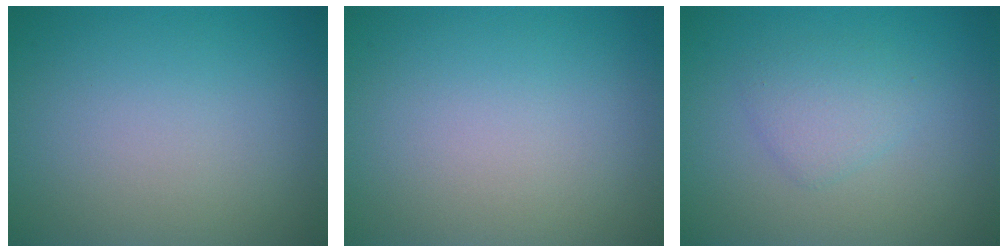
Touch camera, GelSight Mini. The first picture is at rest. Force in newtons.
{"total": 0.0}
{"total": 2.0, "press": 2.0, "slide": 0.1}